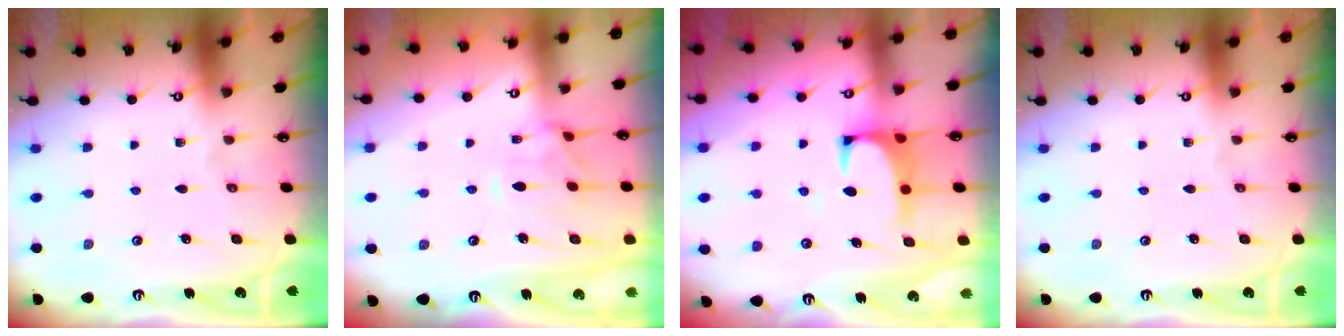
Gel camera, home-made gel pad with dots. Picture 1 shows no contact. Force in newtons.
{"total": 2.5, "press": 2.3, "slide": 1.1}
{"total": 1.5, "press": 1.4, "slide": 0.7}
{"total": 0.0}